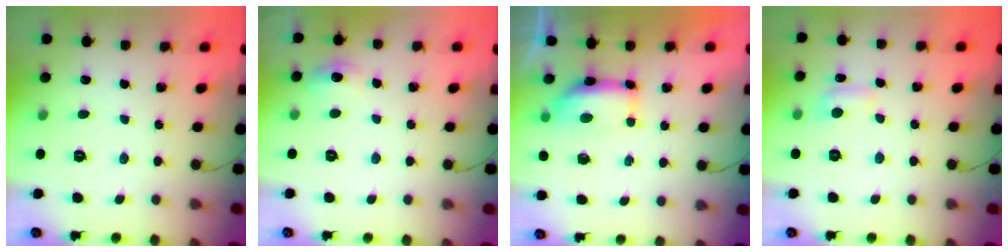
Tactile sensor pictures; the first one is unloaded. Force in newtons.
{"total": 5.4, "press": 5.2, "slide": 1.6}
{"total": 13.9, "press": 8.9, "slide": 10.7}
{"total": 6.8, "press": 6.6, "slide": 1.7}